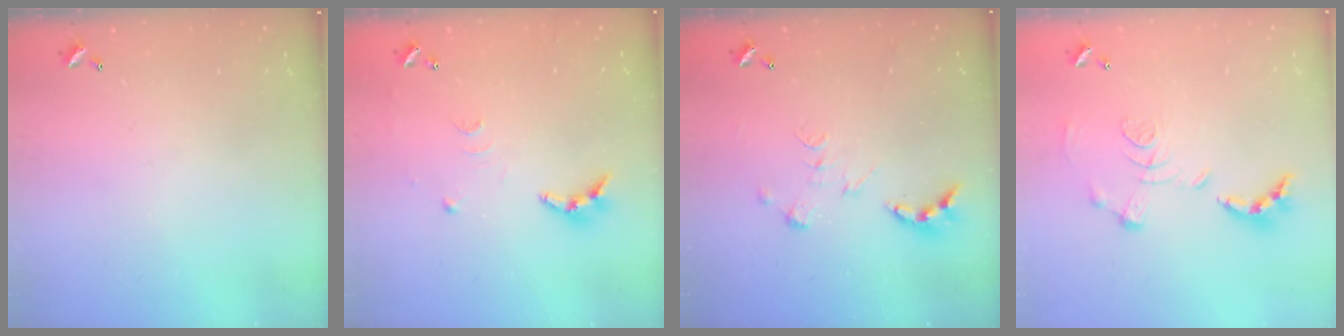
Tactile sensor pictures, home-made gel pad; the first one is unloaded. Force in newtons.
{"total": 9.0, "press": 9.0, "slide": 0.5}
{"total": 0.0}
{"total": 1.2, "press": 0.4, "slide": 1.1}